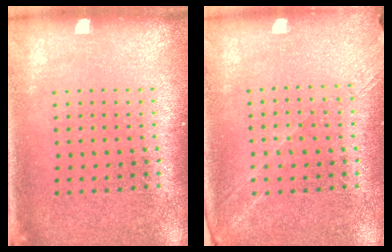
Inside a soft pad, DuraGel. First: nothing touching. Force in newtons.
{"total": 1.3, "press": 1.3, "slide": 0.4}